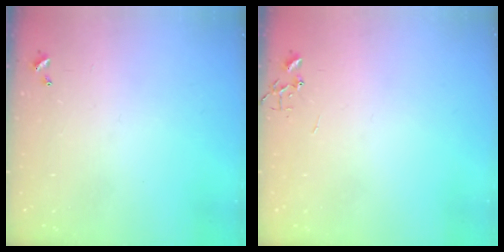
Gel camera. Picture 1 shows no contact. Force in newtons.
{"total": 0.0}